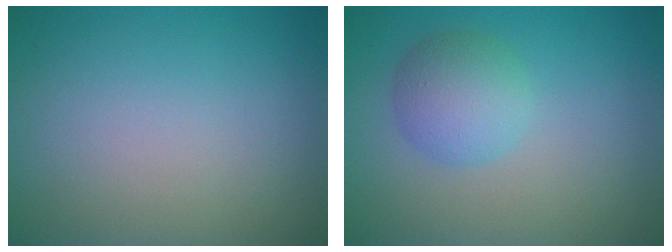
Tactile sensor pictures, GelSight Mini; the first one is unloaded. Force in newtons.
{"total": 3.5, "press": 3.5, "slide": 0.1}